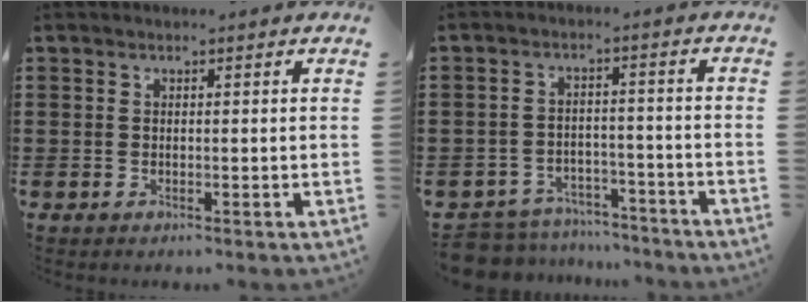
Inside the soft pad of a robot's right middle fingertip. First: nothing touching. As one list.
[{"total": 5.9, "force": [-5.8, 1.1, 0.3], "torque": [-0.017, 0.011, -0.121]}]